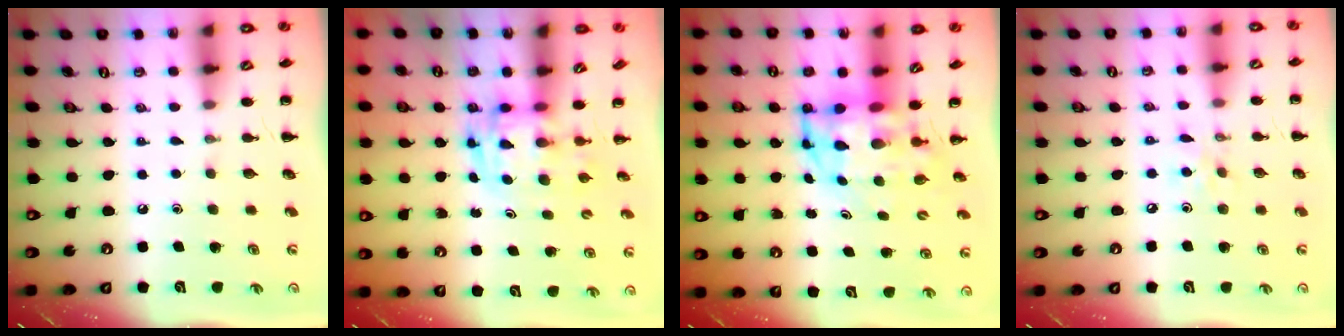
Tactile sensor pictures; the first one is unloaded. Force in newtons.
{"total": 2.9, "press": 2.9, "slide": 0.5}
{"total": 5.5, "press": 5.3, "slide": 1.6}
{"total": 3.6, "press": 3.5, "slide": 0.9}